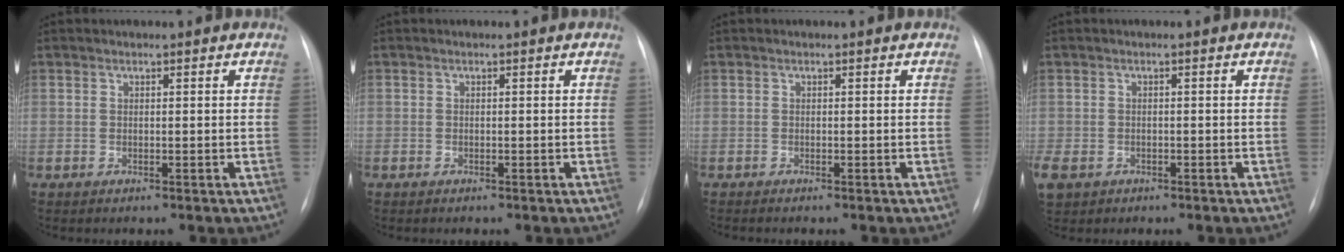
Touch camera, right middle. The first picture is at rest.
{"total": 0.0}
{"total": 0.6, "force": [-0.5, -0.1, 0.3], "torque": [-0.008, -0.004, -0.006]}
{"total": 5.7, "force": [-2.9, 4.4, 2.3], "torque": [-0.070, -0.006, -0.041]}